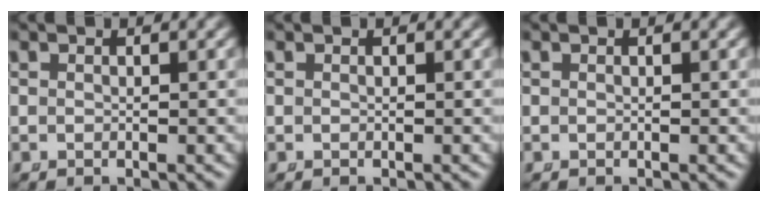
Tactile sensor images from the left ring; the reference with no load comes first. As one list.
[{"total": 0.0}, {"total": 0.0}]